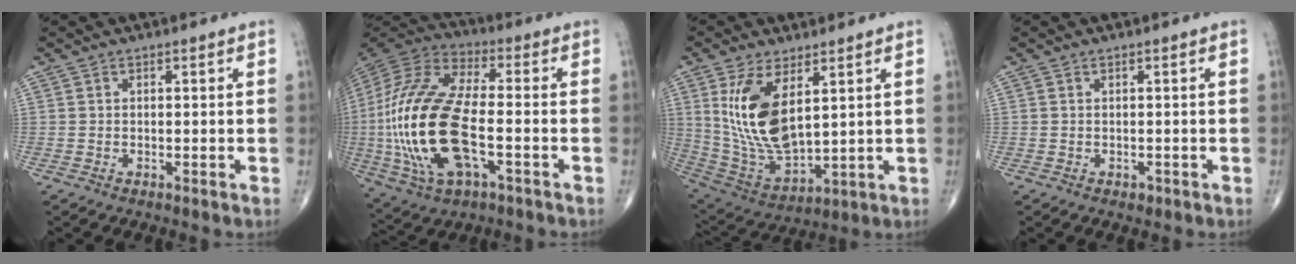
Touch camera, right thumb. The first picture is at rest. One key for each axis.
{"total": 26.0, "fx": -4.4, "fy": 11.4, "fz": 22.9, "tx": -0.526, "ty": 0.007, "tz": -0.074}
{"total": 15.4, "fx": 4.8, "fy": 7.3, "fz": 12.7, "tx": -0.241, "ty": -0.026, "tz": 0.115}
{"total": 0.6, "fx": -0.2, "fy": 0.4, "fz": 0.4, "tx": -0.006, "ty": -0.001, "tz": 0.000}